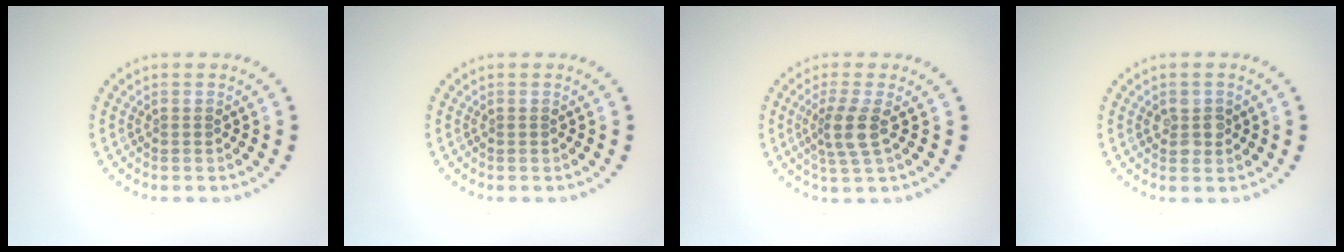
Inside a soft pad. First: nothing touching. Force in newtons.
{"total": 0.0}
{"total": 2.8, "press": 2.3, "slide": 1.7}
{"total": 2.1, "press": 2.0, "slide": 0.4}